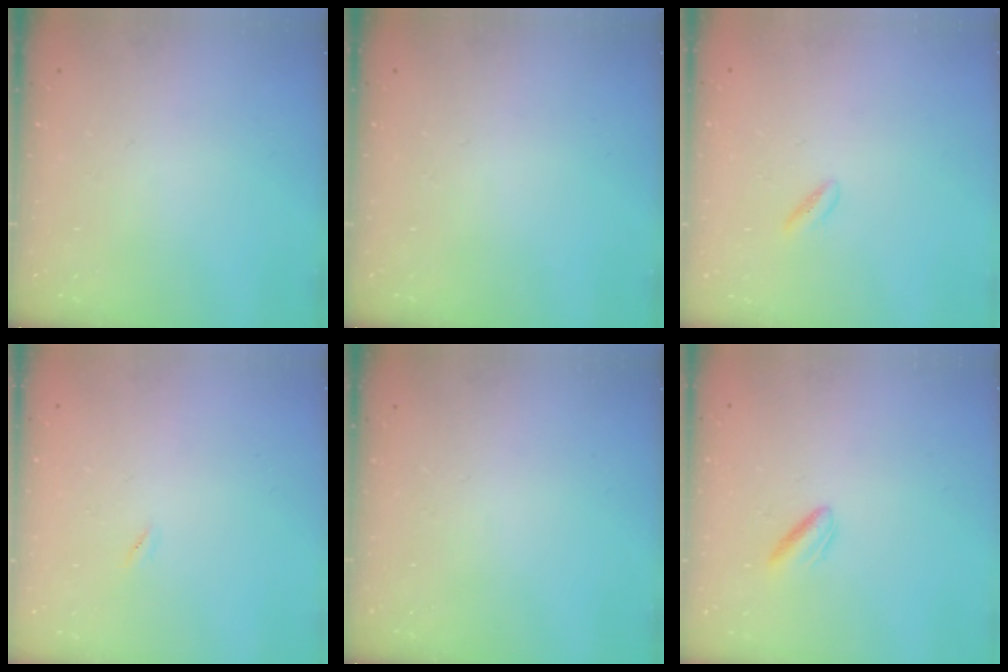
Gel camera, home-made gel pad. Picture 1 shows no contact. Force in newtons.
{"total": 0.0}
{"total": 2.1, "press": 2.0, "slide": 0.8}
{"total": 0.5, "press": 0.3, "slide": 0.4}
{"total": 0.0}
{"total": 2.3, "press": 2.1, "slide": 1.0}